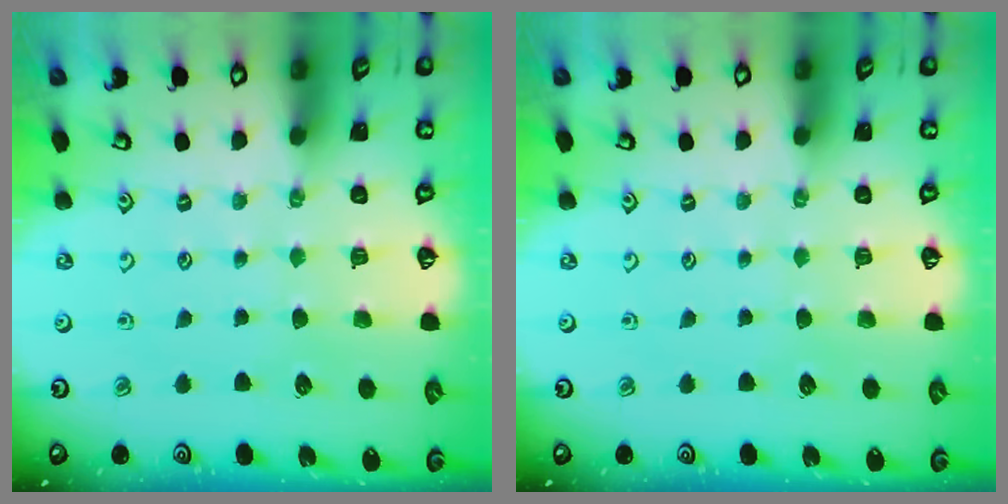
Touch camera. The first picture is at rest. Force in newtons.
{"total": 0.0}